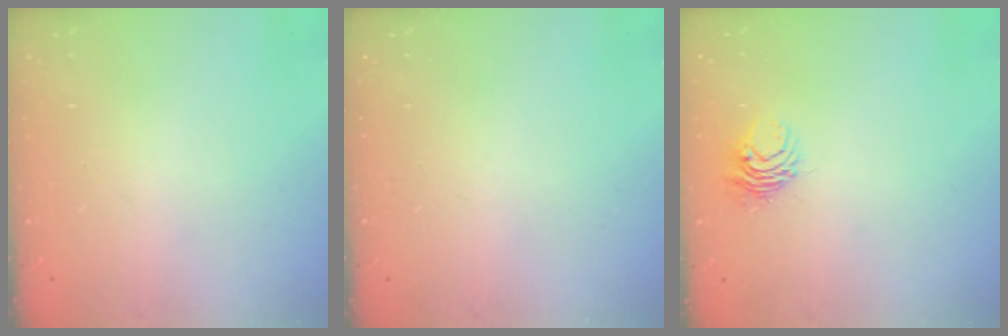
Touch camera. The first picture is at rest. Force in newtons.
{"total": 0.0}
{"total": 5.0, "press": 4.9, "slide": 0.5}